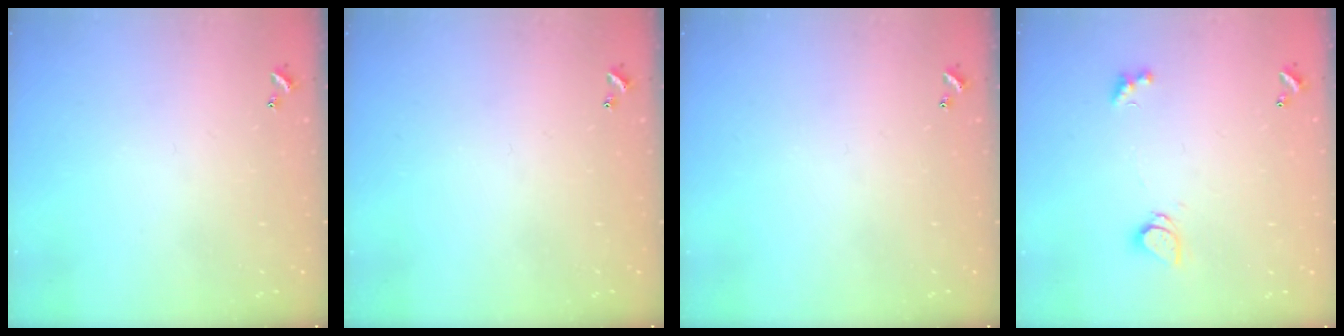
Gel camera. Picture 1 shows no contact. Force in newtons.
{"total": 0.0}
{"total": 0.0}
{"total": 1.6, "press": 1.6, "slide": 0.2}